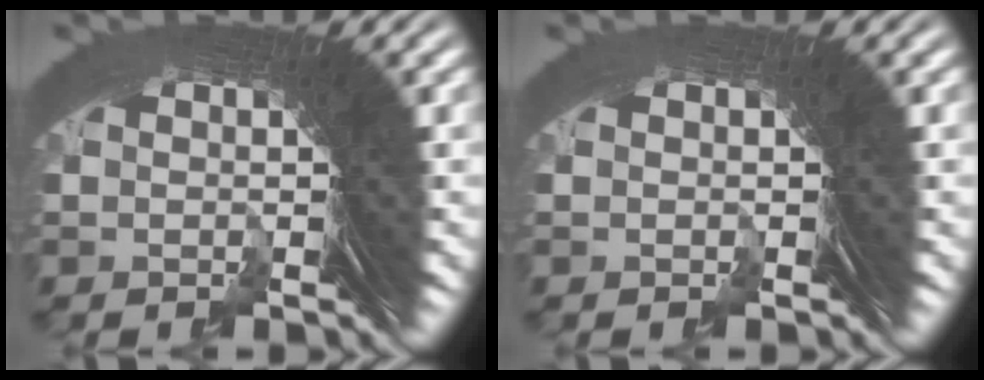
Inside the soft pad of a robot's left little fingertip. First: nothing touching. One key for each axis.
{"total": 0.0}